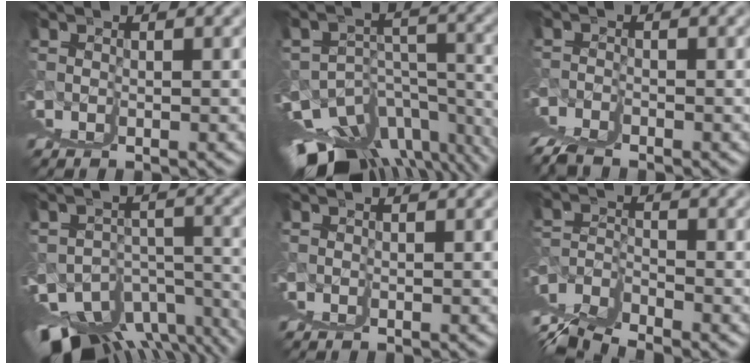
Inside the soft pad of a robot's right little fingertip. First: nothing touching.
{"total": 7.3, "force": [-4.3, 1.1, 5.8], "torque": [-0.083, -0.029, -0.032]}
{"total": 3.3, "force": [-1.5, -2.7, 1.2], "torque": [-0.008, 0.002, -0.007]}
{"total": 5.0, "force": [-3.8, -0.5, 3.1], "torque": [-0.035, -0.026, -0.029]}
{"total": 0.0}
{"total": 3.7, "force": [1.2, -2.4, 2.5], "torque": [-0.027, 0.008, 0.030]}